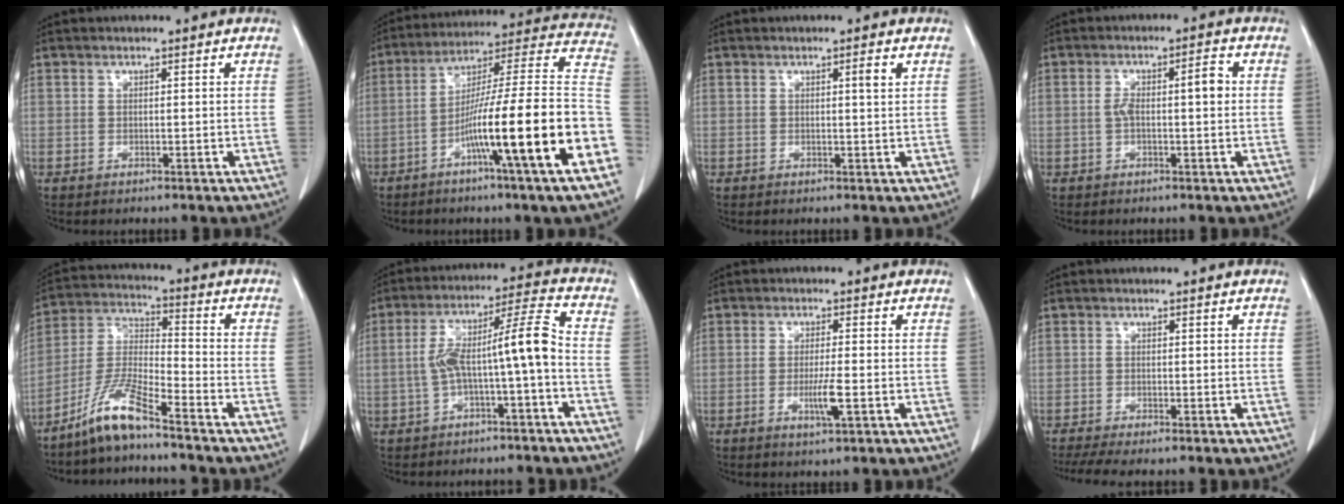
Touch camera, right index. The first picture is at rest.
{"total": 23.1, "force": [-8.6, -0.9, 21.4], "torque": [-0.270, -0.003, -0.148]}
{"total": 1.3, "force": [0.5, -0.1, 1.2], "torque": [-0.023, 0.000, 0.009]}
{"total": 4.6, "force": [-0.1, 1.0, 4.5], "torque": [-0.078, 0.022, 0.000]}
{"total": 9.1, "force": [-7.0, 0.2, 5.8], "torque": [-0.135, -0.012, -0.141]}
{"total": 9.8, "force": [-2.2, 0.1, 9.5], "torque": [-0.164, 0.041, -0.038]}
{"total": 3.9, "force": [-1.3, -0.2, 3.6], "torque": [-0.070, -0.008, -0.023]}
{"total": 5.6, "force": [-4.7, 0.1, 3.1], "torque": [-0.044, -0.012, -0.073]}